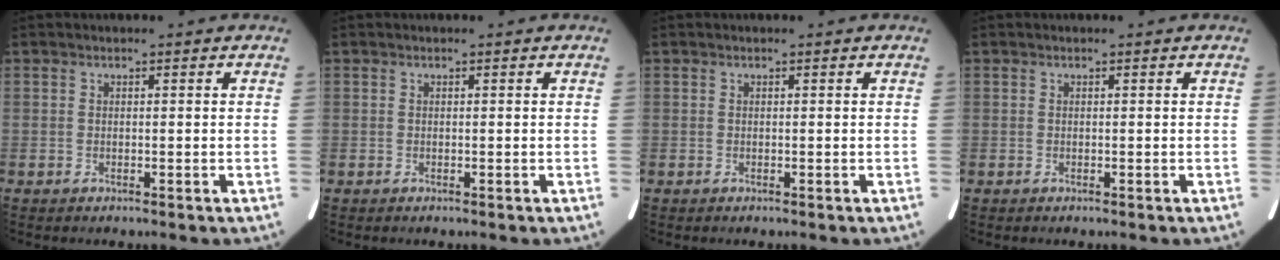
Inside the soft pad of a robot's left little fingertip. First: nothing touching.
{"total": 0.0}
{"total": 0.0}
{"total": 0.0}